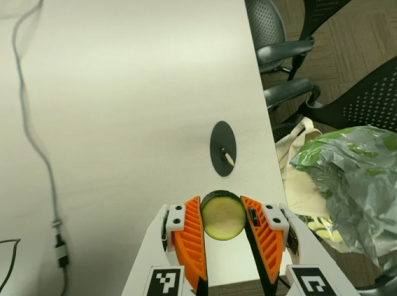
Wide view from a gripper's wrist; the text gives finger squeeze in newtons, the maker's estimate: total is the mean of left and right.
{"total": 8.2, "left": 7.8, "right": 8.6}